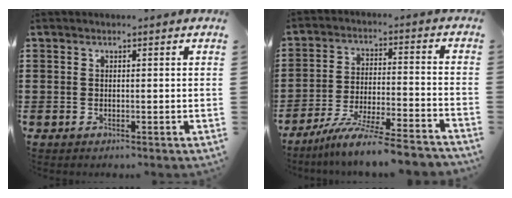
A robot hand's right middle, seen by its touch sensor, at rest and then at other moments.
{"total": 8.9, "force": [-8.1, -0.5, 3.7], "torque": [-0.065, -0.002, -0.156]}